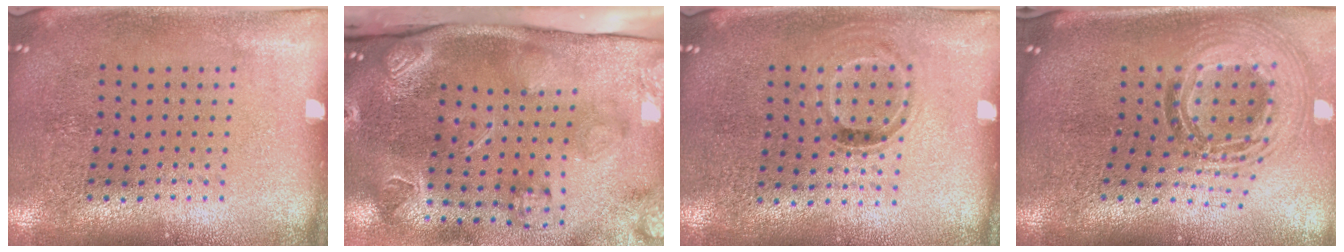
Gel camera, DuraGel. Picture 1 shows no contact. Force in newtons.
{"total": 4.1, "press": 3.0, "slide": 2.8}
{"total": 0.8, "press": 0.7, "slide": 0.4}
{"total": 1.9, "press": 1.5, "slide": 1.1}